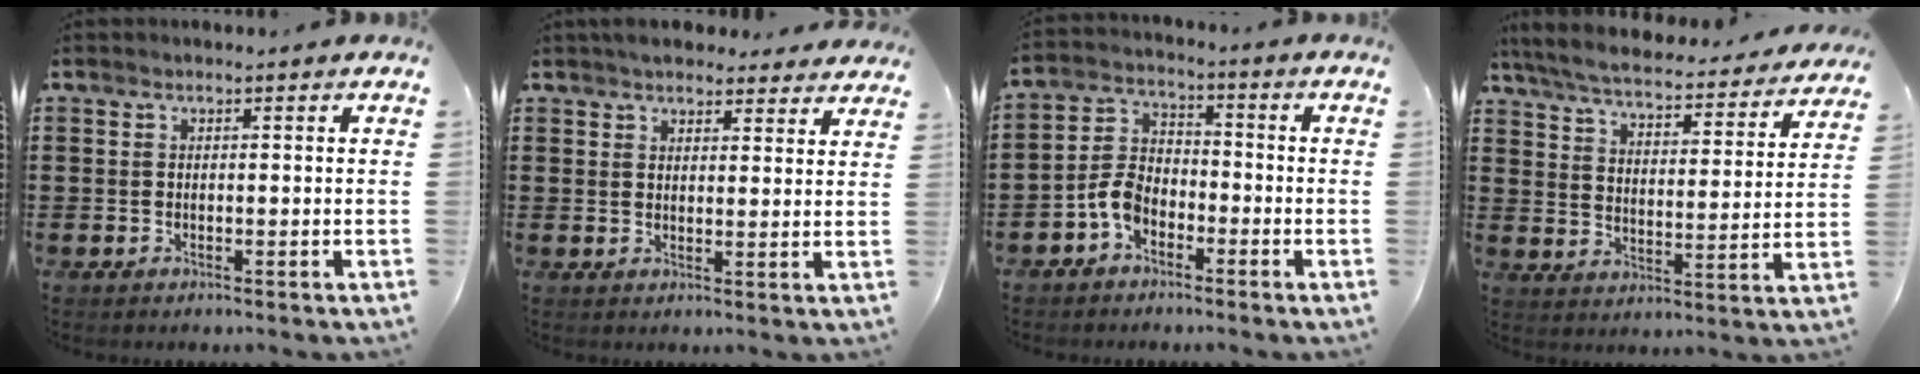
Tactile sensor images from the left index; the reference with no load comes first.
{"total": 3.6, "force": [3.4, 1.1, 0.5], "torque": [-0.020, -0.005, 0.065]}
{"total": 5.3, "force": [-3.1, 3.1, 2.9], "torque": [-0.081, 0.006, -0.067]}
{"total": 4.7, "force": [4.4, 0.1, 1.5], "torque": [-0.053, -0.035, 0.068]}